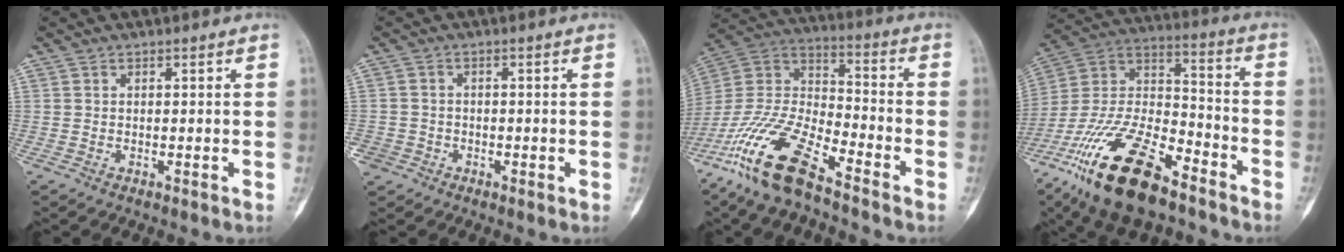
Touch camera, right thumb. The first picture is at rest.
{"total": 3.6, "force": [-1.7, 3.1, 0.3], "torque": [0.005, 0.013, -0.033]}
{"total": 18.5, "force": [-12.5, 5.5, 12.5], "torque": [-0.261, 0.054, -0.242]}
{"total": 24.6, "force": [-15.6, 9.7, 16.3], "torque": [-0.348, 0.052, -0.287]}